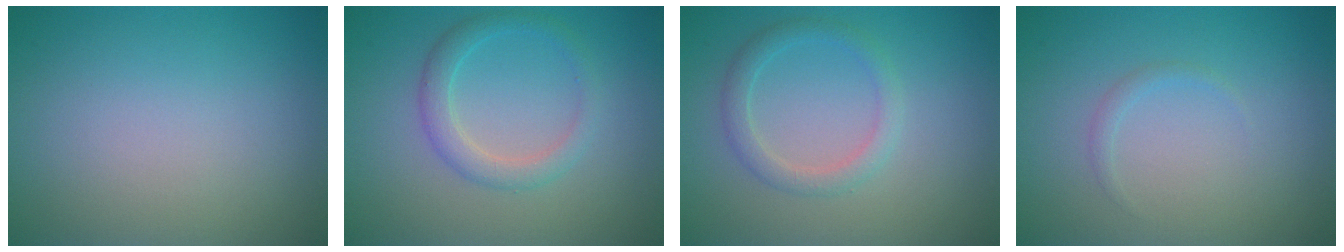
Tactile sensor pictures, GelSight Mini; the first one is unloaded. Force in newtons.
{"total": 2.5, "press": 2.5, "slide": 0.2}
{"total": 2.2, "press": 2.2, "slide": 0.2}
{"total": 0.7, "press": 0.7, "slide": 0.0}